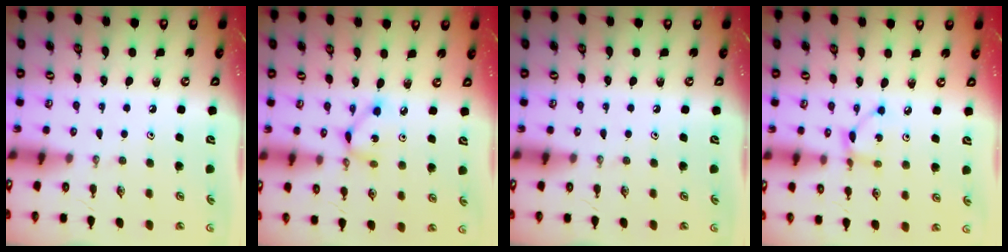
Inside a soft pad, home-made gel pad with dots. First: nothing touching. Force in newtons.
{"total": 4.9, "press": 4.9, "slide": 0.2}
{"total": 0.0}
{"total": 3.4, "press": 3.4, "slide": 0.2}